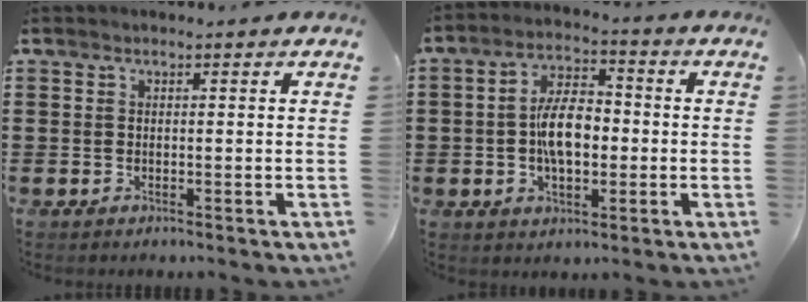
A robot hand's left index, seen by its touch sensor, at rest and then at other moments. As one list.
[{"total": 7.8, "force": [-0.8, 4.0, 6.7], "torque": [-0.134, 0.002, -0.023]}]